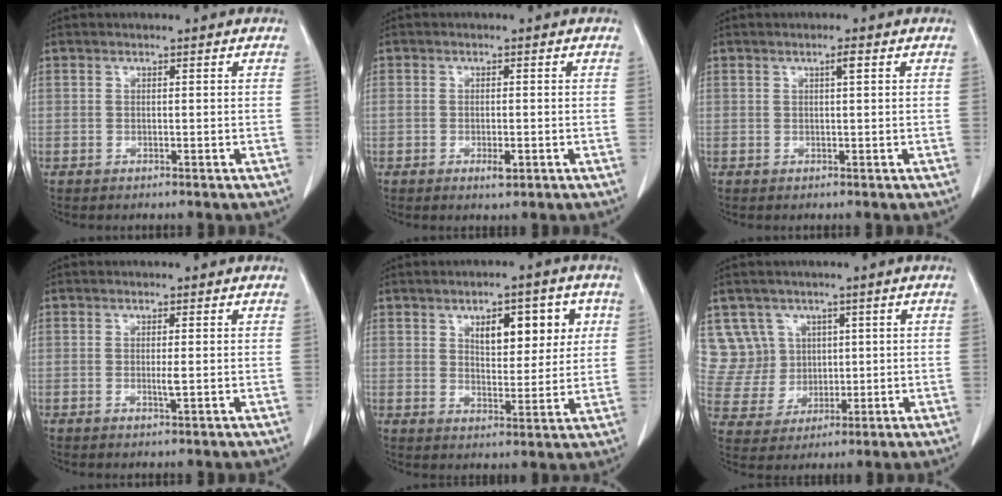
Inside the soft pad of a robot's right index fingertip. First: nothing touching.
{"total": 2.5, "force": [-0.9, 1.0, 2.1], "torque": [-0.036, 0.000, -0.010]}
{"total": 1.2, "force": [0.5, 0.0, 1.1], "torque": [-0.019, 0.002, 0.007]}
{"total": 1.2, "force": [-0.1, 0.0, 1.2], "torque": [-0.023, -0.003, -0.002]}
{"total": 8.6, "force": [3.4, 3.9, 6.9], "torque": [-0.090, 0.009, 0.053]}
{"total": 8.3, "force": [3.6, 7.5, 0.2], "torque": [-0.010, 0.033, 0.086]}